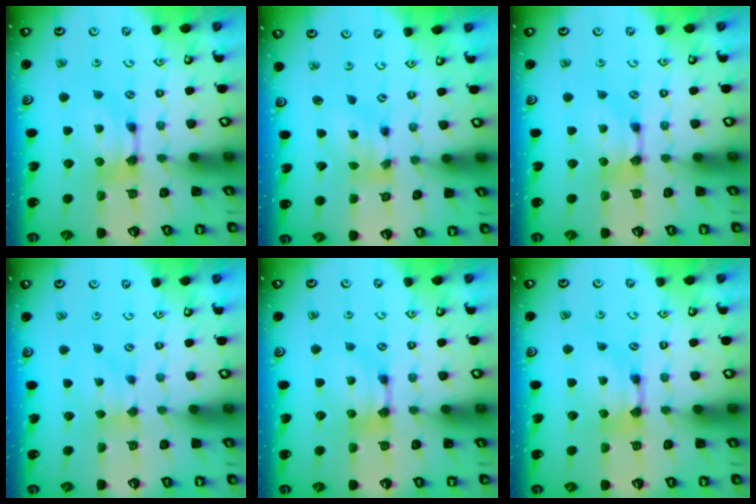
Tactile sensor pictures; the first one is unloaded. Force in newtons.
{"total": 2.0, "press": 1.5, "slide": 1.3}
{"total": 0.0}
{"total": 1.8, "press": 1.6, "slide": 0.7}
{"total": 0.0}
{"total": 0.6, "press": 0.1, "slide": 0.6}